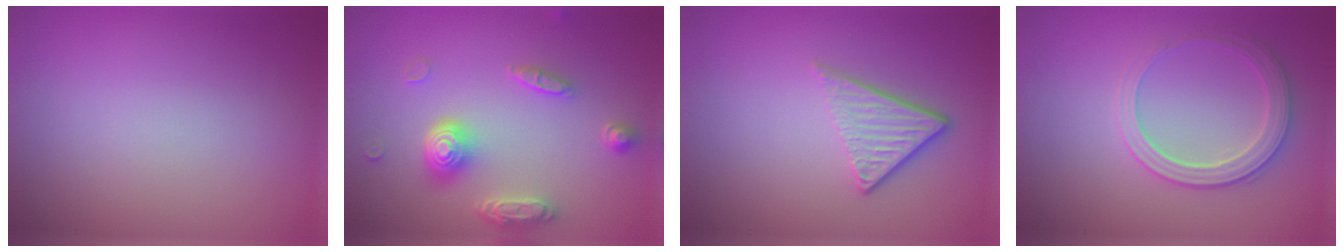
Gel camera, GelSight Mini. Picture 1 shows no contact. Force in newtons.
{"total": 4.5, "press": 3.5, "slide": 2.9}
{"total": 3.8, "press": 2.6, "slide": 2.8}
{"total": 3.0, "press": 2.9, "slide": 0.2}